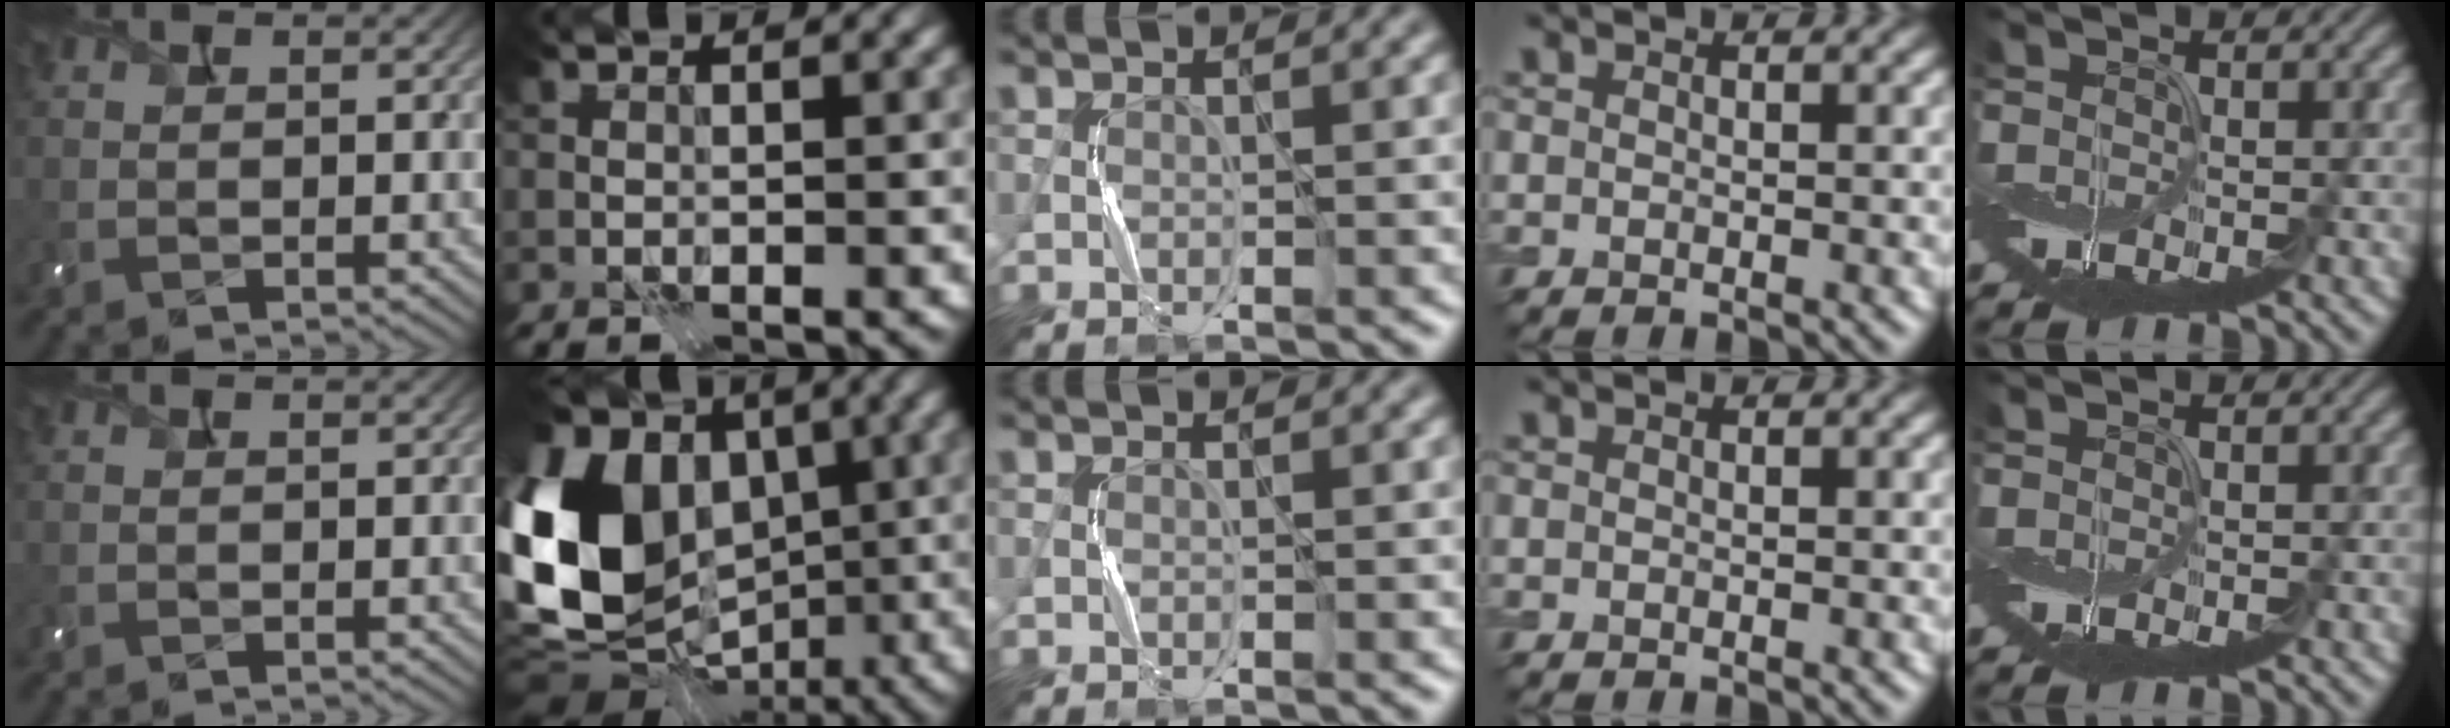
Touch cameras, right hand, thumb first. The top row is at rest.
{"index": {"total": 17.1, "force": [0.5, 13.1, 11.0], "torque": [-0.247, 0.015, -0.005]}}